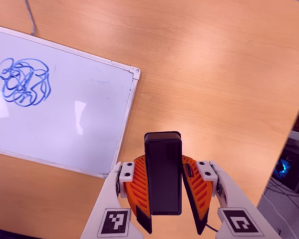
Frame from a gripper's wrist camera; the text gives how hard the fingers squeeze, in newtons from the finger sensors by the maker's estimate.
{"total": 7.4, "left": 6.6, "right": 8.1}